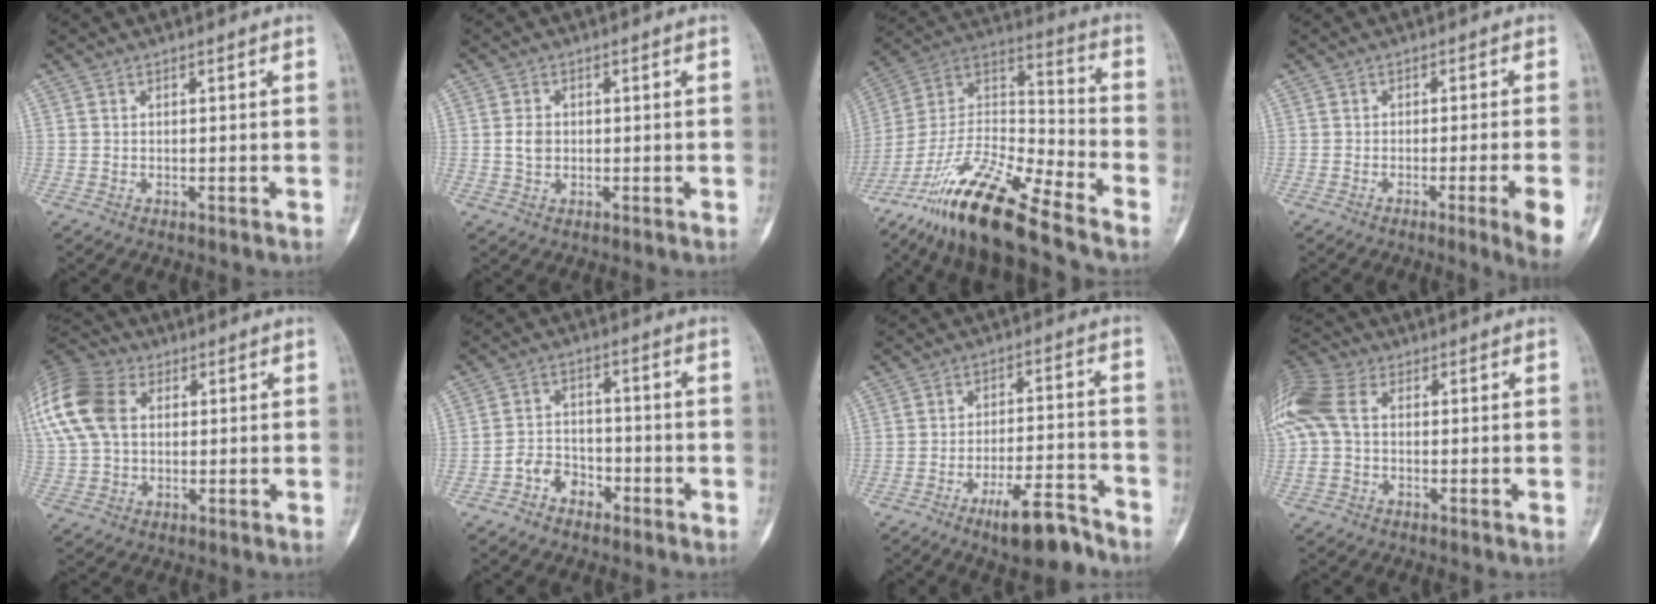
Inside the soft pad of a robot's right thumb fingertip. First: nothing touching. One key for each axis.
{"total": 2.9, "fx": 0.0, "fy": 2.3, "fz": 1.8, "tx": -0.029, "ty": 0.004, "tz": 0.000}
{"total": 21.2, "fx": -15.9, "fy": 3.6, "fz": 13.5, "tx": -0.271, "ty": 0.063, "tz": -0.298}
{"total": 6.8, "fx": -2.7, "fy": -0.4, "fz": 6.2, "tx": -0.090, "ty": -0.006, "tz": -0.040}
{"total": 19.9, "fx": 5.4, "fy": 14.2, "fz": 12.9, "tx": -0.308, "ty": 0.038, "tz": 0.100}
{"total": 5.4, "fx": -3.2, "fy": 3.9, "fz": 2.0, "tx": -0.014, "ty": 0.035, "tz": -0.060}
{"total": 10.5, "fx": -7.4, "fy": 3.0, "fz": 6.9, "tx": -0.101, "ty": 0.056, "tz": -0.120}
{"total": 12.2, "fx": 1.2, "fy": 8.0, "fz": 9.1, "tx": -0.232, "ty": 0.028, "tz": 0.019}